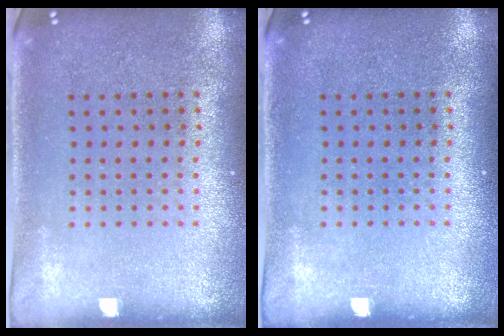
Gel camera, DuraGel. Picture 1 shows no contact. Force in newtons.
{"total": 0.0}